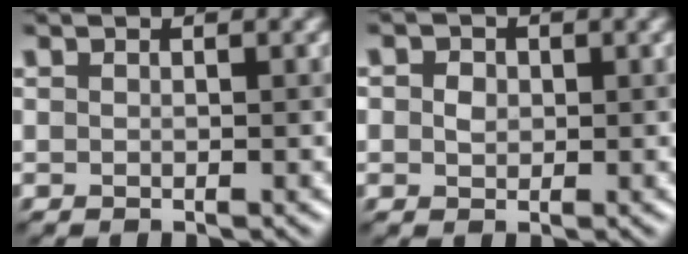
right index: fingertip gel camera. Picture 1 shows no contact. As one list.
[{"total": 1.2, "force": [0.1, 1.1, 0.5], "torque": [-0.010, 0.010, 0.001]}]